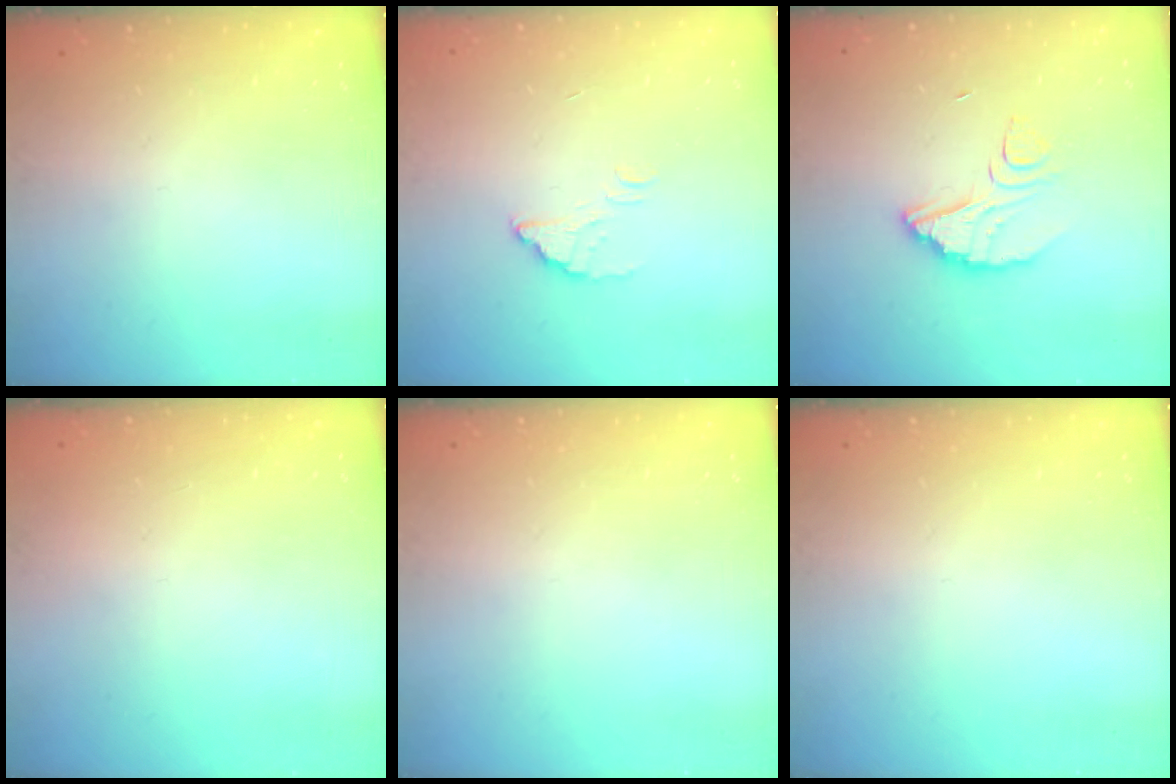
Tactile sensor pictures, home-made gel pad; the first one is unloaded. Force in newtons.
{"total": 2.6, "press": 2.6, "slide": 0.1}
{"total": 6.7, "press": 6.7, "slide": 0.4}
{"total": 2.2, "press": 2.2, "slide": 0.1}
{"total": 0.0}
{"total": 0.0}